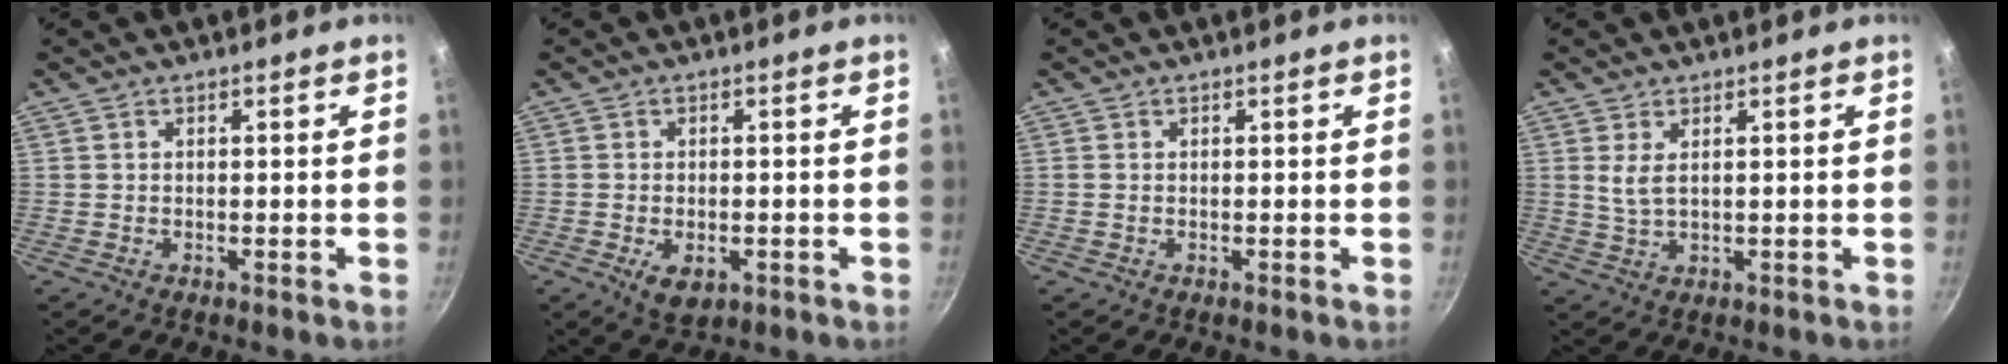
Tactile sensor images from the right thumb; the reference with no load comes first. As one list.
[{"total": 5.0, "force": [-1.7, 3.0, 3.7], "torque": [-0.053, 0.001, -0.020]}, {"total": 0.0}, {"total": 3.3, "force": [1.1, 1.5, 2.8], "torque": [-0.053, -0.008, 0.025]}]